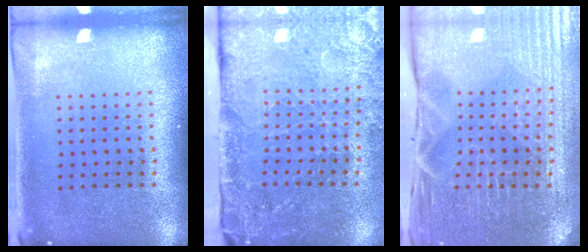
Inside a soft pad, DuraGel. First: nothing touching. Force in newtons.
{"total": 3.4, "press": 3.3, "slide": 0.9}
{"total": 3.9, "press": 3.9, "slide": 0.4}